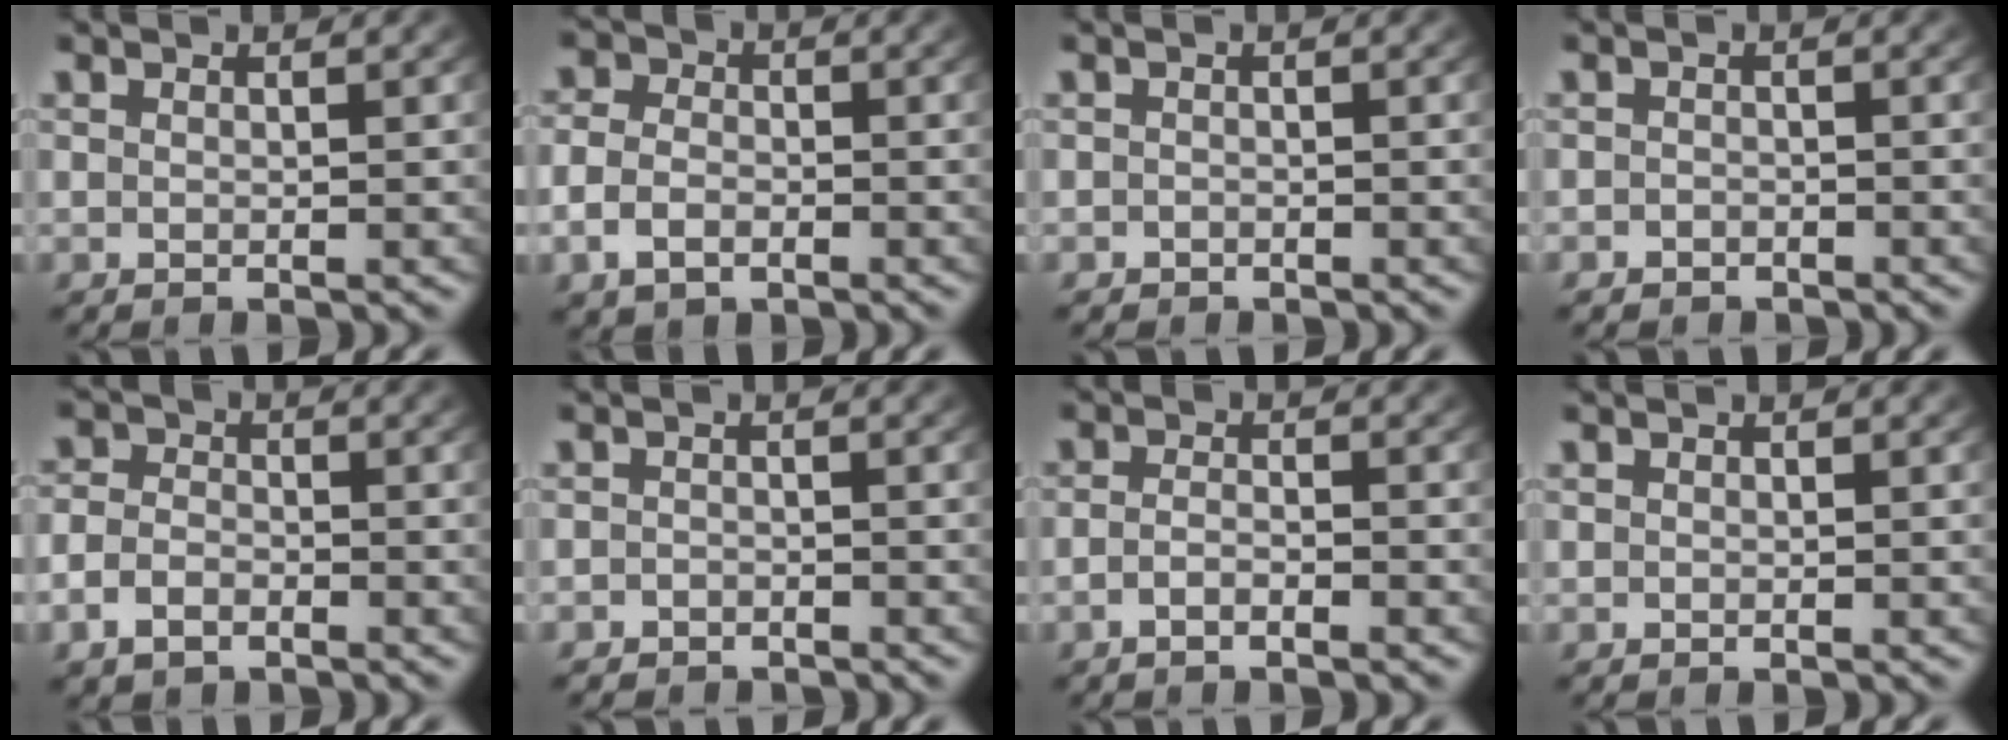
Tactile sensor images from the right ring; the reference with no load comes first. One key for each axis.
{"total": 3.8, "fx": -1.5, "fy": 2.9, "fz": 1.8, "tx": -0.043, "ty": -0.019, "tz": -0.019}
{"total": 1.0, "fx": -0.7, "fy": 0.6, "fz": -0.2, "tx": -0.003, "ty": -0.015, "tz": -0.005}
{"total": 1.5, "fx": -1.3, "fy": 0.7, "fz": -0.2, "tx": -0.001, "ty": -0.017, "tz": -0.014}
{"total": 3.6, "fx": -2.0, "fy": 2.7, "fz": 1.2, "tx": -0.036, "ty": -0.018, "tz": -0.030}
{"total": 1.9, "fx": -1.8, "fy": 0.7, "fz": -0.4, "tx": 0.004, "ty": -0.018, "tz": -0.023}
{"total": 1.9, "fx": -1.6, "fy": 0.3, "fz": 0.9, "tx": -0.020, "ty": -0.010, "tz": -0.026}
{"total": 0.0}